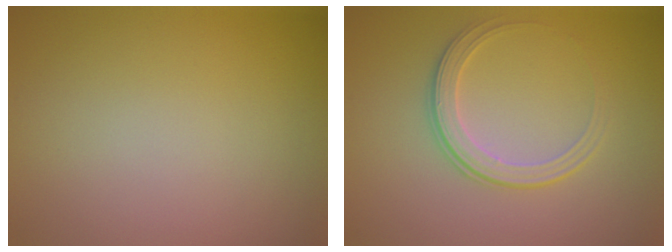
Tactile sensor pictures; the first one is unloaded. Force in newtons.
{"total": 2.5, "press": 1.9, "slide": 1.7}